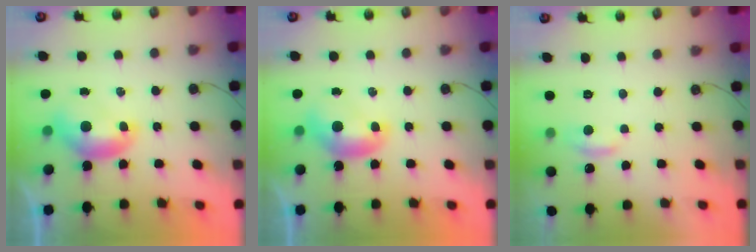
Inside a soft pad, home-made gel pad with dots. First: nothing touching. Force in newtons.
{"total": 0.0}
{"total": 0.8, "press": 0.1, "slide": 0.8}